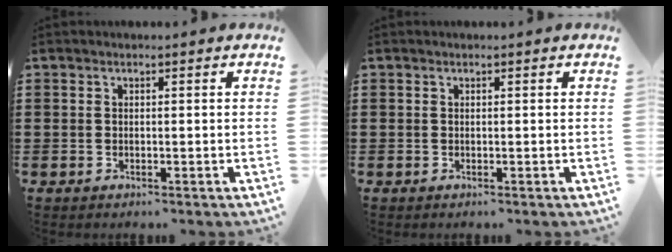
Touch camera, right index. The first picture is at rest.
{"total": 0.0}